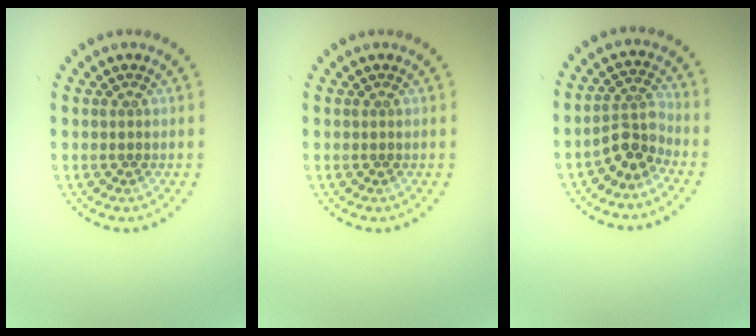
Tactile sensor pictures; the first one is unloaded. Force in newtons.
{"total": 0.0}
{"total": 2.9, "press": 2.4, "slide": 1.6}